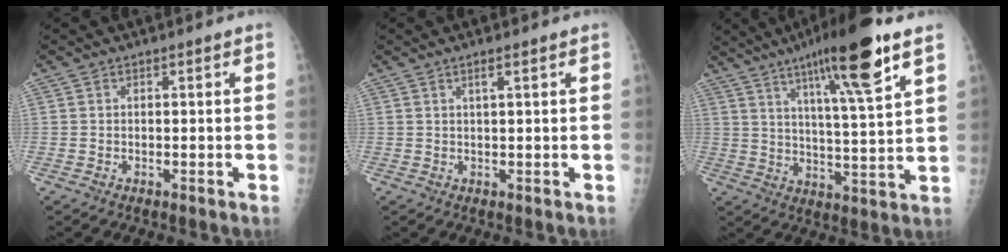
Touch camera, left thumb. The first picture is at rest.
{"total": 1.5, "force": [0.8, 0.0, 1.3], "torque": [-0.025, 0.000, 0.015]}
{"total": 16.6, "force": [9.6, 1.7, 13.5], "torque": [-0.212, -0.040, 0.153]}